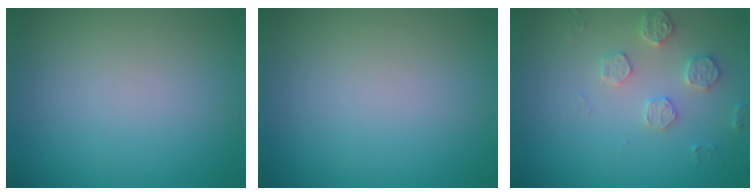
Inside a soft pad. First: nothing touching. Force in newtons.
{"total": 0.0}
{"total": 2.5, "press": 2.5, "slide": 0.5}